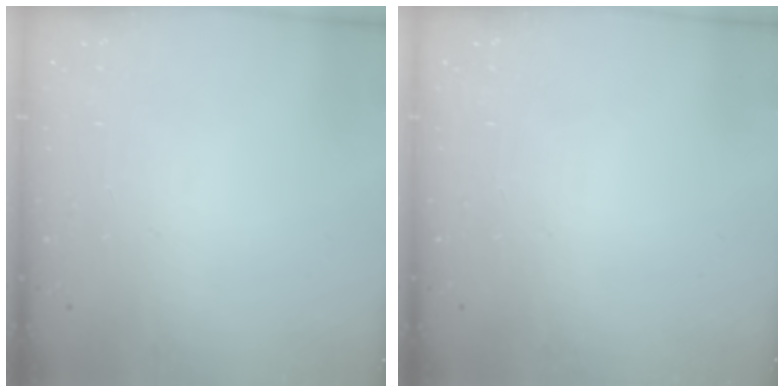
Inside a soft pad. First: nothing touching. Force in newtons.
{"total": 0.0}